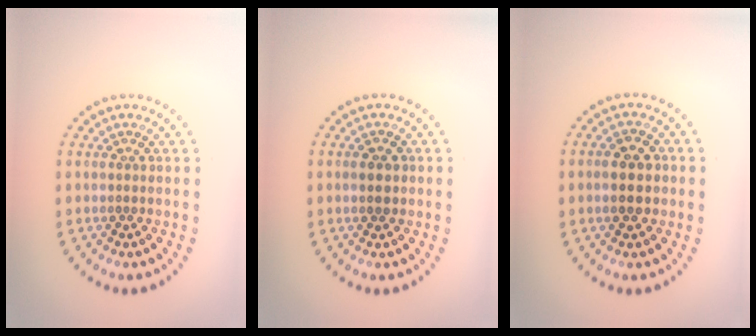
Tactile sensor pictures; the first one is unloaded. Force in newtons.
{"total": 1.2, "press": 1.2, "slide": 0.1}
{"total": 3.0, "press": 3.0, "slide": 0.3}